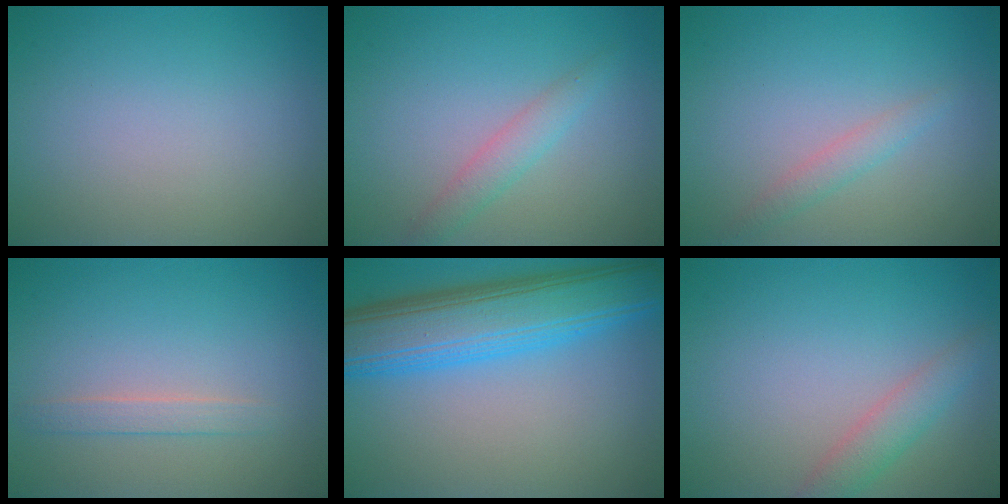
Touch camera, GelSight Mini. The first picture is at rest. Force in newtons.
{"total": 1.9, "press": 1.9, "slide": 0.1}
{"total": 1.0, "press": 1.0, "slide": 0.1}
{"total": 1.4, "press": 1.4, "slide": 0.1}
{"total": 9.3, "press": 9.3, "slide": 0.2}
{"total": 2.4, "press": 2.4, "slide": 0.1}